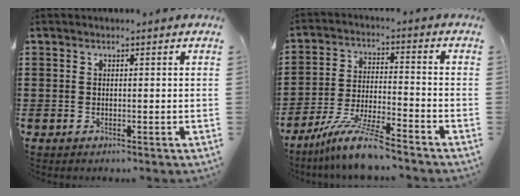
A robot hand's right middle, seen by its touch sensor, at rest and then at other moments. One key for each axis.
{"total": 9.3, "fx": -7.8, "fy": 0.2, "fz": 4.9, "tx": -0.103, "ty": -0.004, "tz": -0.154}